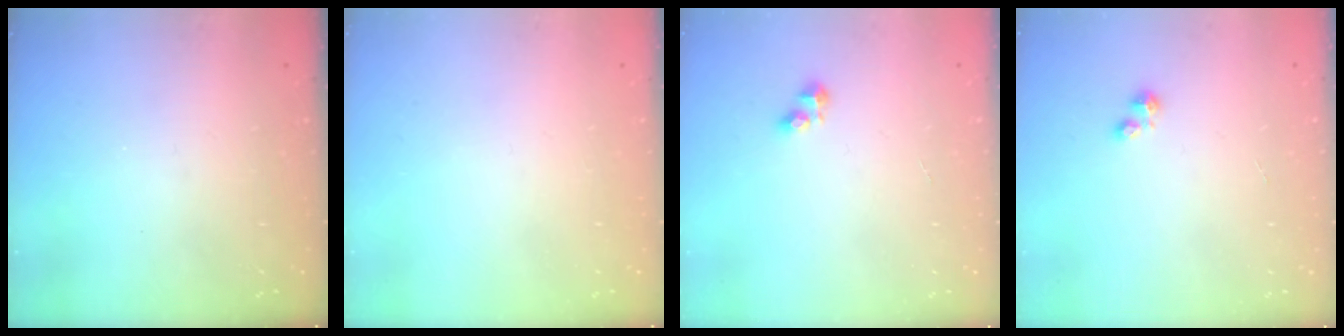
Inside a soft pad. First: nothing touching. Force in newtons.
{"total": 0.0}
{"total": 3.7, "press": 3.7, "slide": 0.4}
{"total": 1.9, "press": 1.9, "slide": 0.2}